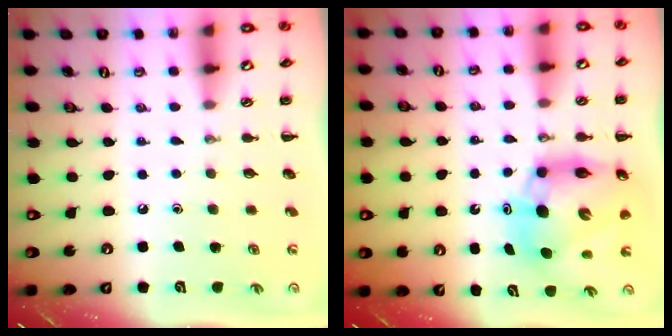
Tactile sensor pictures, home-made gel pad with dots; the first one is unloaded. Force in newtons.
{"total": 11.2, "press": 10.7, "slide": 3.3}